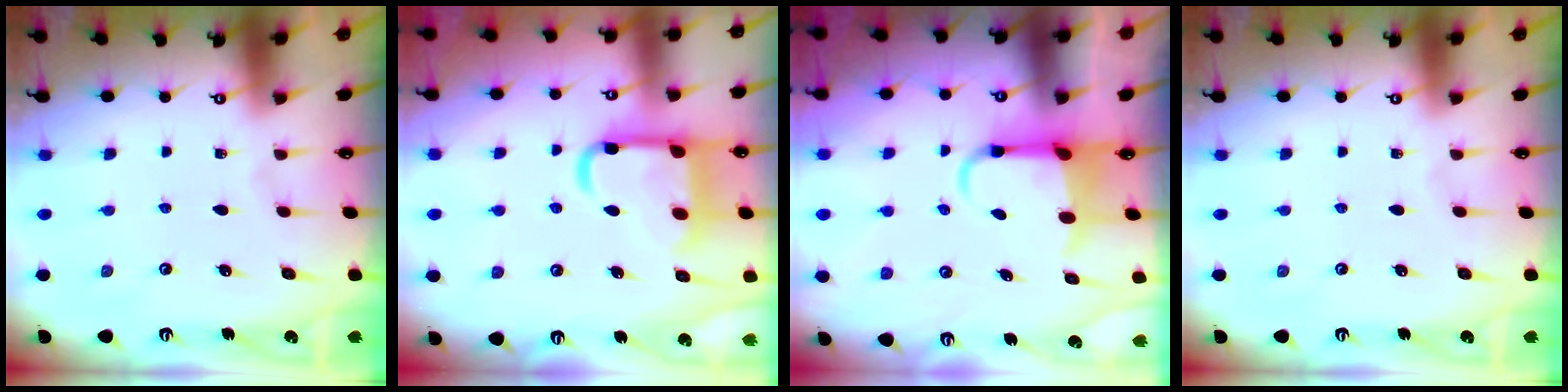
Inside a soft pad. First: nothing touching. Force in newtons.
{"total": 16.3, "press": 16.2, "slide": 1.4}
{"total": 5.7, "press": 5.5, "slide": 1.5}
{"total": 0.0}